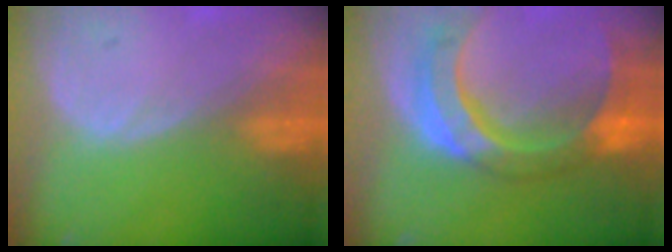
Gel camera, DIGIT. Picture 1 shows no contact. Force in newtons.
{"total": 11.5, "press": 9.8, "slide": 6.1}